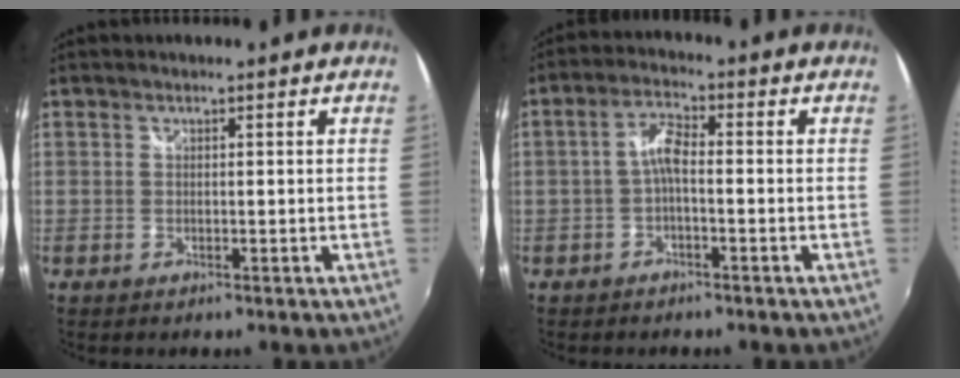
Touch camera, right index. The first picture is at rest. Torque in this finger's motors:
{"motor_torque": [0.60, -0.16, 0.33, 0.09]}